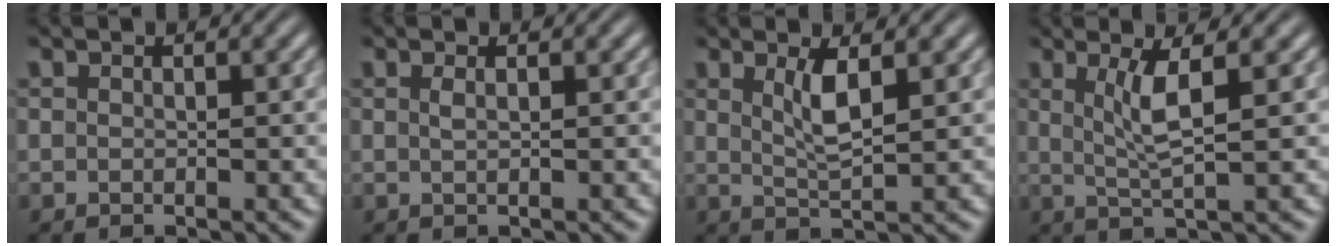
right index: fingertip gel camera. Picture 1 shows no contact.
{"total": 0.5, "force": [-0.1, -0.3, 0.5], "torque": [-0.015, -0.004, 0.002]}
{"total": 2.7, "force": [0.7, 0.2, 2.6], "torque": [-0.056, -0.011, 0.019]}
{"total": 3.1, "force": [0.6, -0.2, 3.0], "torque": [-0.063, -0.009, 0.017]}